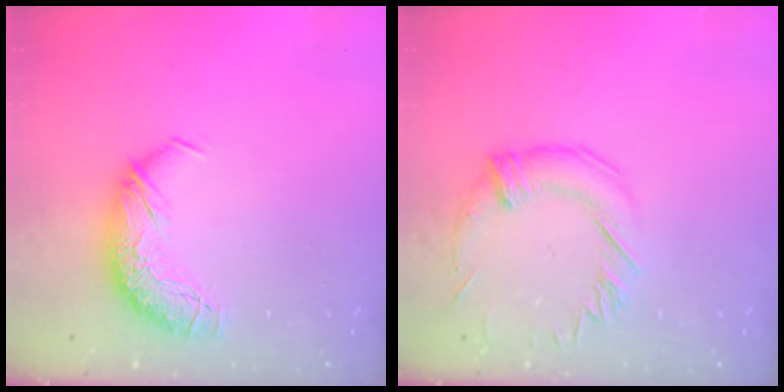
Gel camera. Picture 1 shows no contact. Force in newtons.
{"total": 1.3, "press": 0.2, "slide": 1.2}